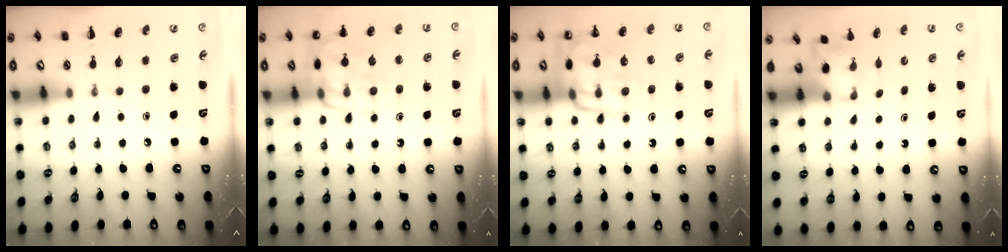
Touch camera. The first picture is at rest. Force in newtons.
{"total": 14.5, "press": 14.4, "slide": 1.6}
{"total": 16.1, "press": 16.0, "slide": 1.9}
{"total": 2.0, "press": 1.9, "slide": 0.6}